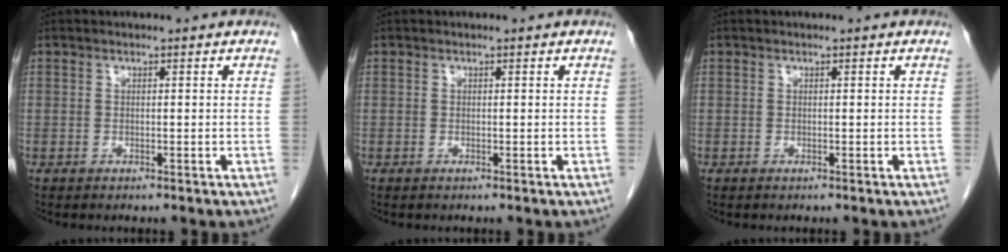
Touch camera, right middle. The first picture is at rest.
{"total": 0.0}
{"total": 0.0}